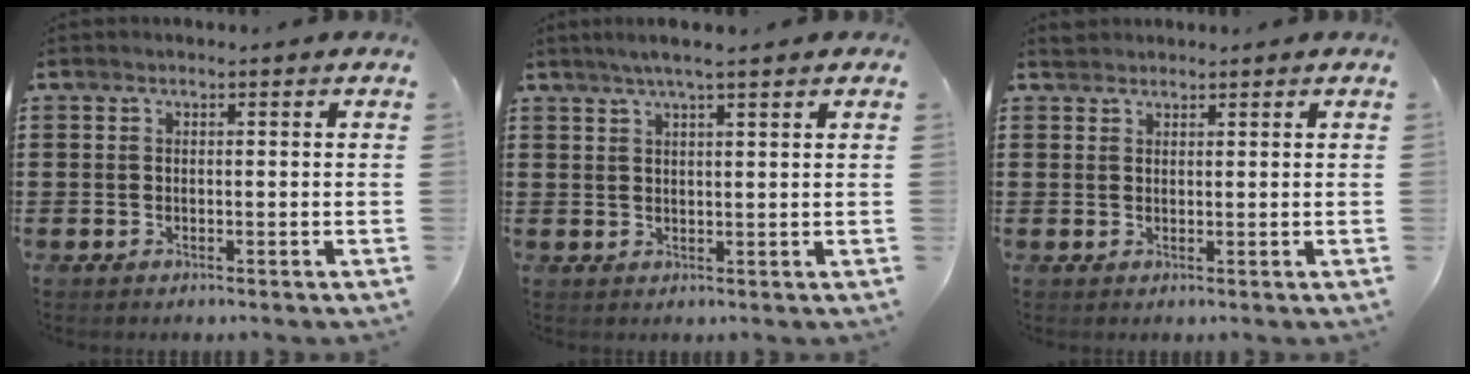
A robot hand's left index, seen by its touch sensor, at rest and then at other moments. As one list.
[{"total": 3.6, "force": [2.5, 0.0, 2.5], "torque": [-0.053, 0.003, 0.045]}, {"total": 1.5, "force": [1.4, 0.5, 0.0], "torque": [-0.003, 0.002, 0.028]}]